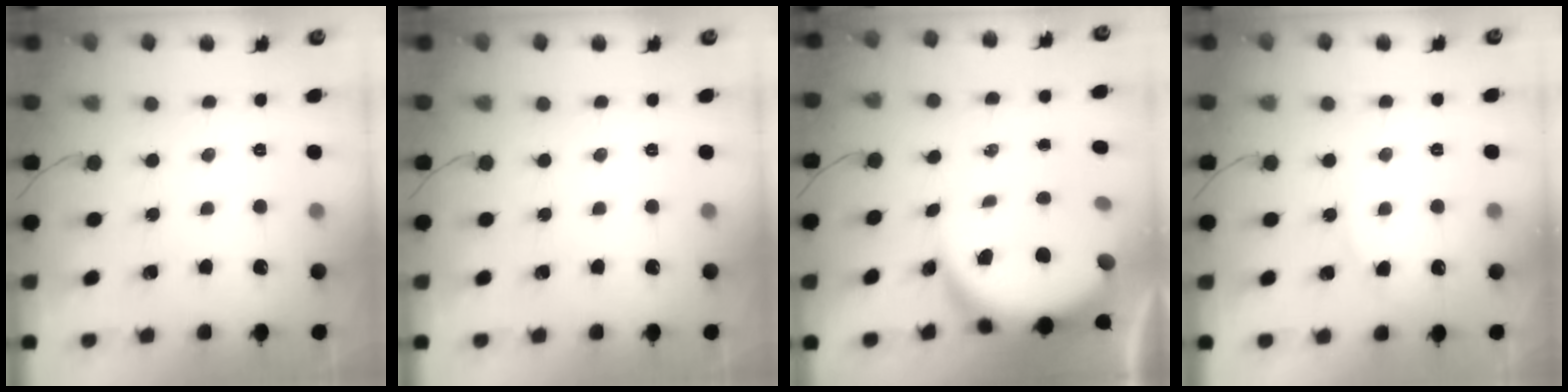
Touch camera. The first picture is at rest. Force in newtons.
{"total": 0.0}
{"total": 7.7, "press": 7.6, "slide": 1.1}
{"total": 3.7, "press": 3.7, "slide": 0.4}